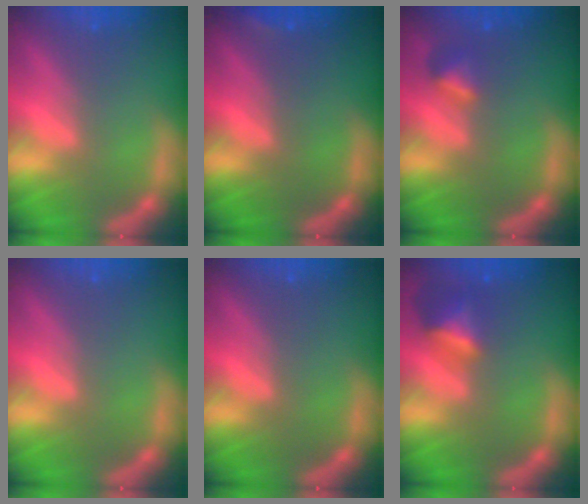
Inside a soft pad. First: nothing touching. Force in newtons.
{"total": 0.9}
{"total": 1.9}
{"total": 0.0}
{"total": 0.0}
{"total": 3.5}